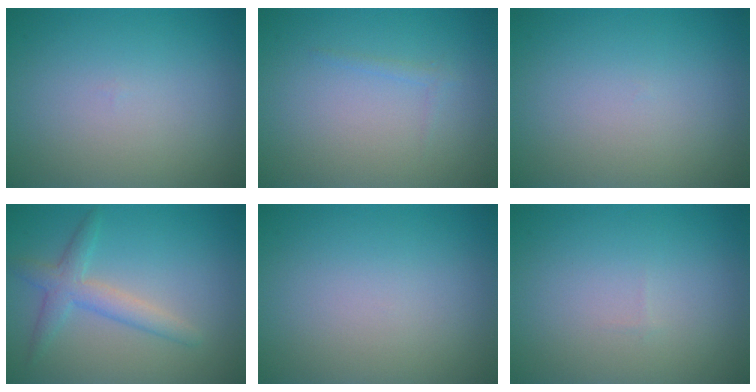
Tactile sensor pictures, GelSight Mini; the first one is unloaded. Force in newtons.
{"total": 0.7, "press": 0.7, "slide": 0.0}
{"total": 0.0}
{"total": 3.0, "press": 3.0, "slide": 0.1}
{"total": 0.0}
{"total": 0.0}